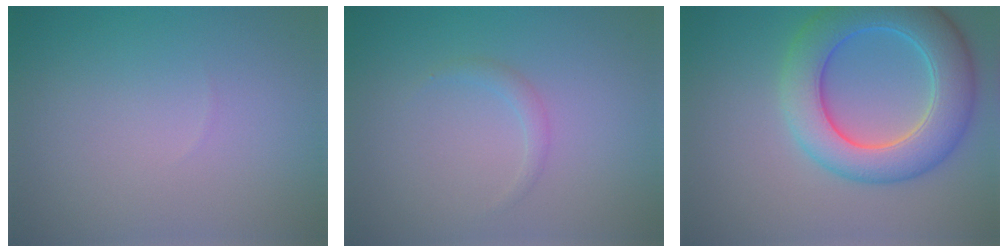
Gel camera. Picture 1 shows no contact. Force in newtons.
{"total": 1.0, "press": 1.0, "slide": 0.1}
{"total": 8.3, "press": 8.3, "slide": 0.5}